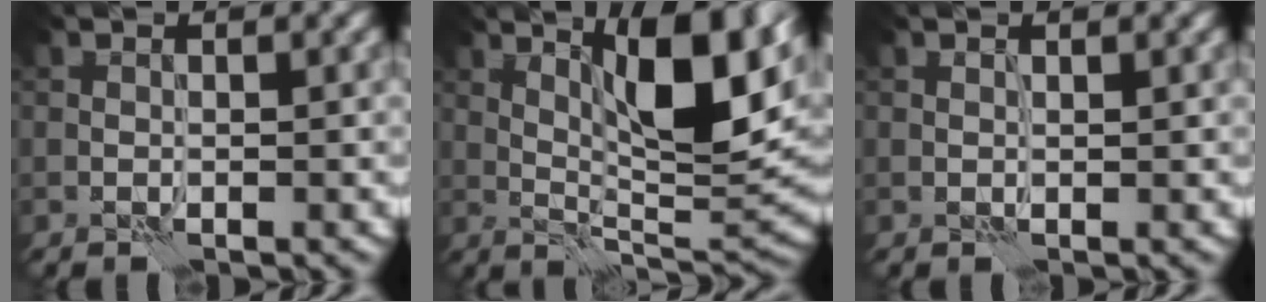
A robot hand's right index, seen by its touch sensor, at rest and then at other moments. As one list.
[{"total": 10.6, "force": [4.2, 2.6, 9.4], "torque": [-0.143, 0.002, 0.072]}, {"total": 0.0}]